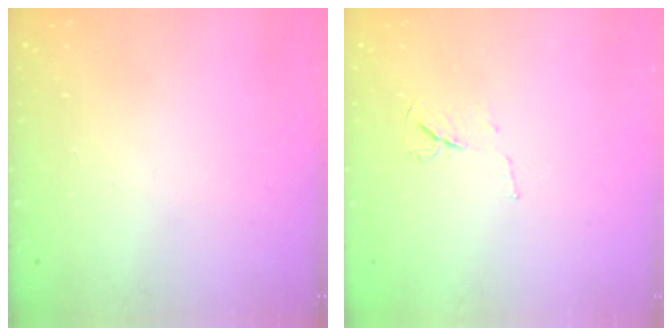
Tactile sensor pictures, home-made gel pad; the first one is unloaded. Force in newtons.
{"total": 4.7, "press": 4.6, "slide": 0.8}